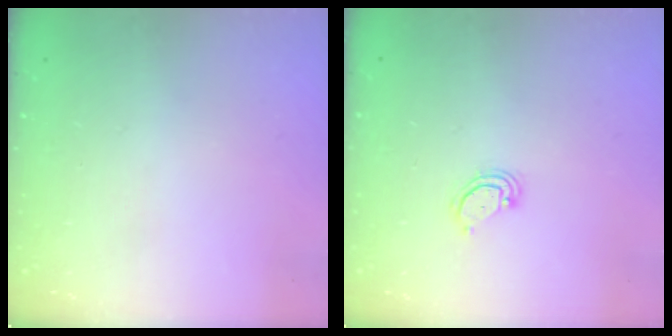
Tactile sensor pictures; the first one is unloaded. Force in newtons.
{"total": 3.5, "press": 3.5, "slide": 0.3}